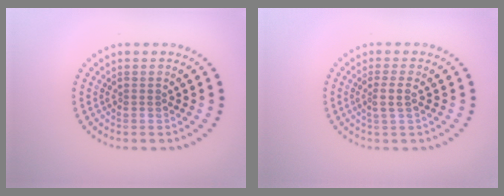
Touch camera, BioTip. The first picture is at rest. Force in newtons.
{"total": 1.5, "press": 1.2, "slide": 0.9}